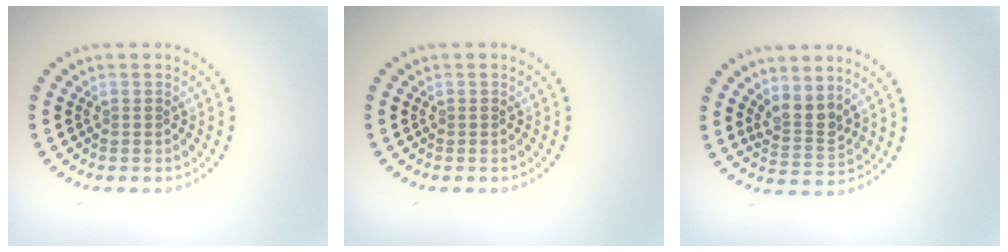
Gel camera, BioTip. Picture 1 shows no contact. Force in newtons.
{"total": 0.0}
{"total": 2.5, "press": 1.9, "slide": 1.7}